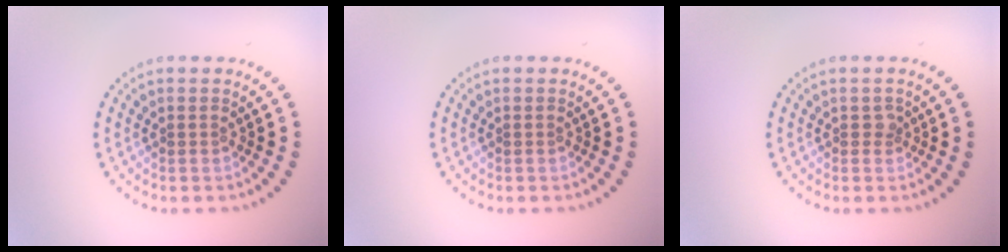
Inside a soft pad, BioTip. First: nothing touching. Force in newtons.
{"total": 0.0}
{"total": 0.7, "press": 0.6, "slide": 0.3}